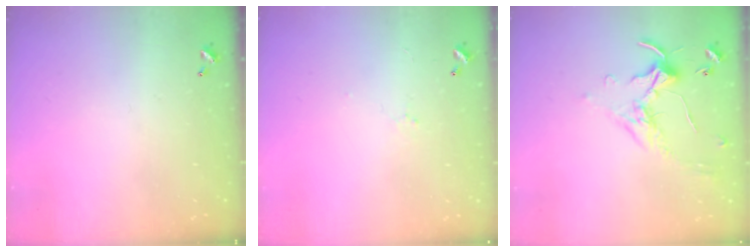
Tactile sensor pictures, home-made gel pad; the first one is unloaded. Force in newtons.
{"total": 1.9, "press": 1.8, "slide": 0.6}
{"total": 0.0}